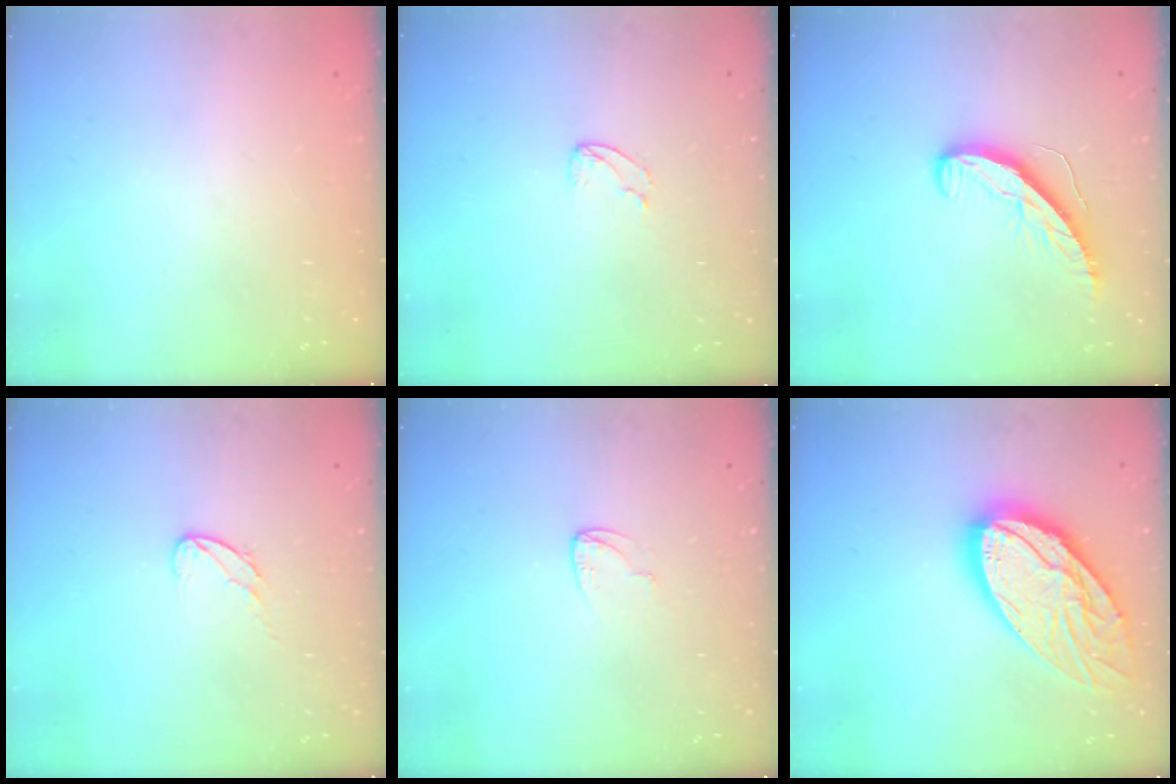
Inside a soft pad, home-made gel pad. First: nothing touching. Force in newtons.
{"total": 2.5, "press": 2.5, "slide": 0.2}
{"total": 8.5, "press": 8.5, "slide": 0.1}
{"total": 5.9, "press": 5.9, "slide": 0.4}
{"total": 3.6, "press": 3.6, "slide": 0.3}
{"total": 24.2, "press": 24.1, "slide": 2.4}